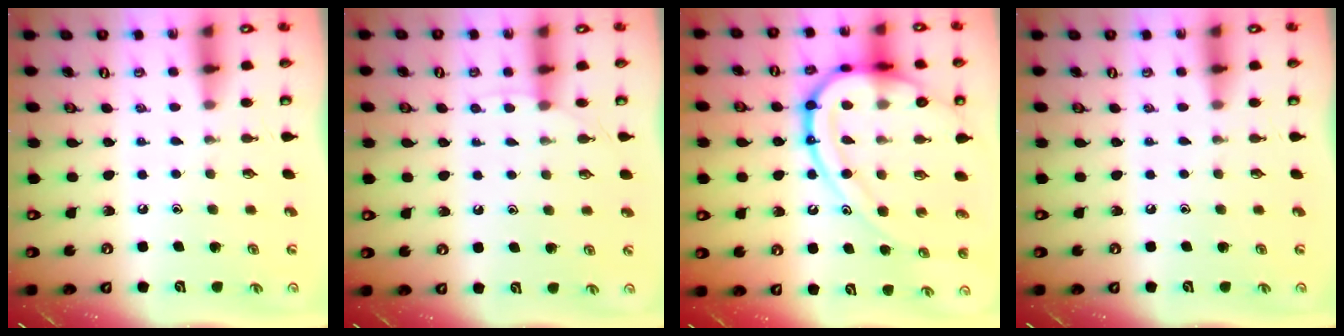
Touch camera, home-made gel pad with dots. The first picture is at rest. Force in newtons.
{"total": 3.5, "press": 3.5, "slide": 0.4}
{"total": 21.9, "press": 21.8, "slide": 1.3}
{"total": 0.0}